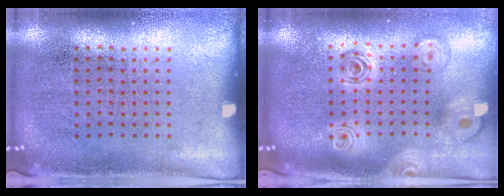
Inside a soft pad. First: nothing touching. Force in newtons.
{"total": 2.2, "press": 1.8, "slide": 1.4}